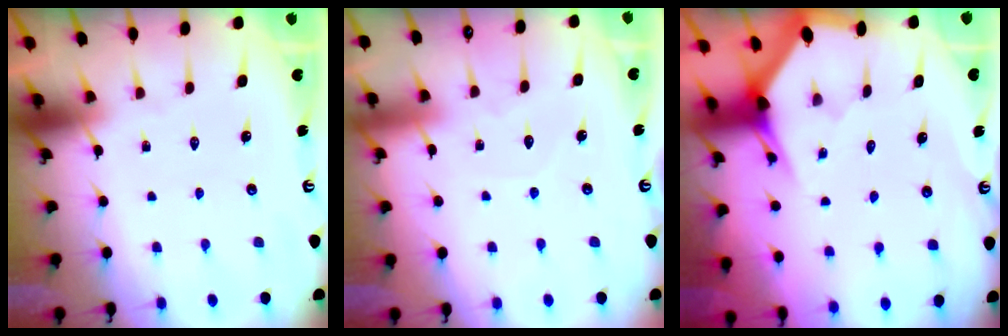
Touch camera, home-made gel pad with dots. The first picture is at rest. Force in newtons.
{"total": 4.1, "press": 4.1, "slide": 0.4}
{"total": 2.8, "press": 2.8, "slide": 0.1}